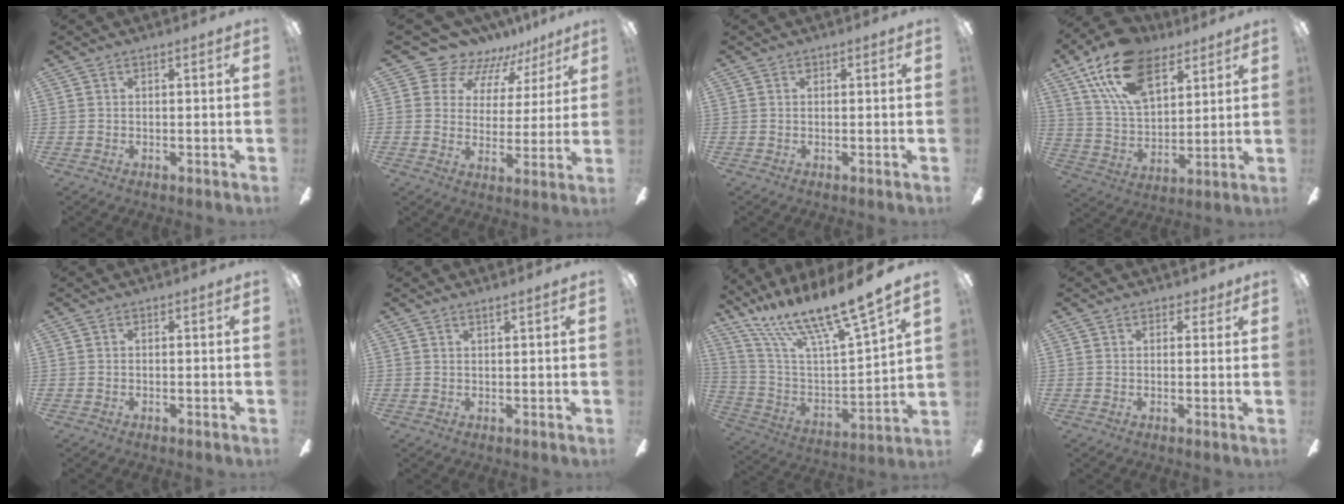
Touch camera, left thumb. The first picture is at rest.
{"total": 9.6, "force": [7.7, 5.5, 1.3], "torque": [-0.044, -0.059, 0.144]}
{"total": 0.0}
{"total": 19.4, "force": [11.8, 10.3, 11.5], "torque": [-0.228, -0.041, 0.215]}
{"total": 0.0}
{"total": 1.3, "force": [1.2, -0.2, 0.5], "torque": [-0.011, -0.002, 0.022]}
{"total": 19.2, "force": [15.9, 1.6, 10.8], "torque": [-0.206, -0.110, 0.260]}
{"total": 2.2, "force": [1.5, 1.4, 0.8], "torque": [-0.009, 0.000, 0.026]}